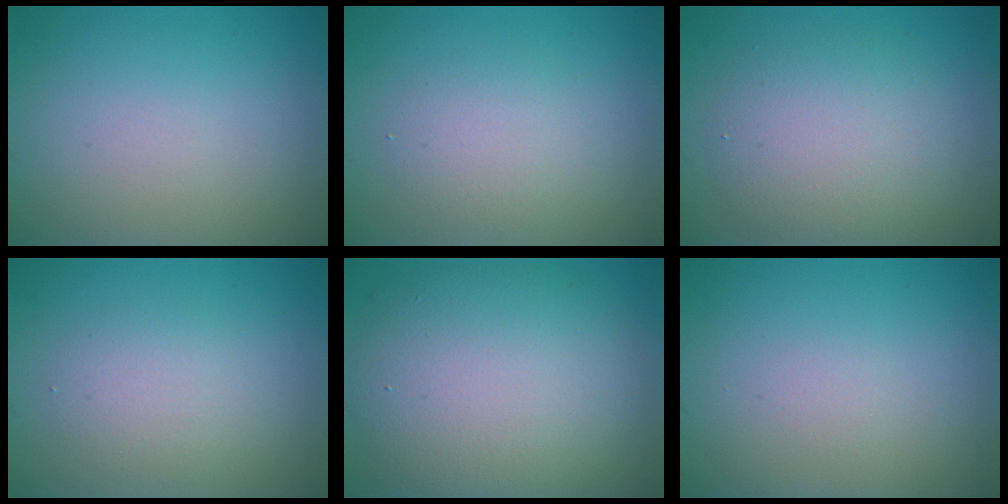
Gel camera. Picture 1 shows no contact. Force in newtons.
{"total": 2.5, "press": 2.5, "slide": 0.2}
{"total": 4.4, "press": 4.4, "slide": 0.2}
{"total": 2.5, "press": 2.5, "slide": 0.1}
{"total": 10.7, "press": 10.7, "slide": 0.7}
{"total": 0.5, "press": 0.5, "slide": 0.1}